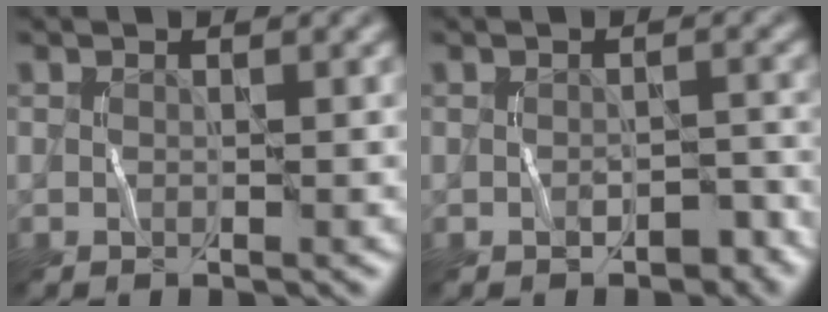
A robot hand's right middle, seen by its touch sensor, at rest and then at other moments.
{"total": 1.7, "force": [-1.0, 1.0, 0.9], "torque": [-0.015, 0.001, -0.011]}